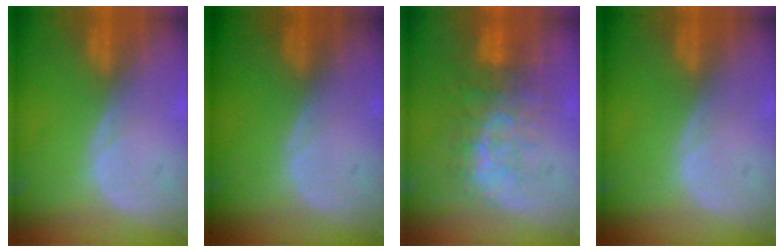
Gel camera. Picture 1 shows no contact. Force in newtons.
{"total": 0.0}
{"total": 9.8, "press": 8.3, "slide": 5.1}
{"total": 0.0}